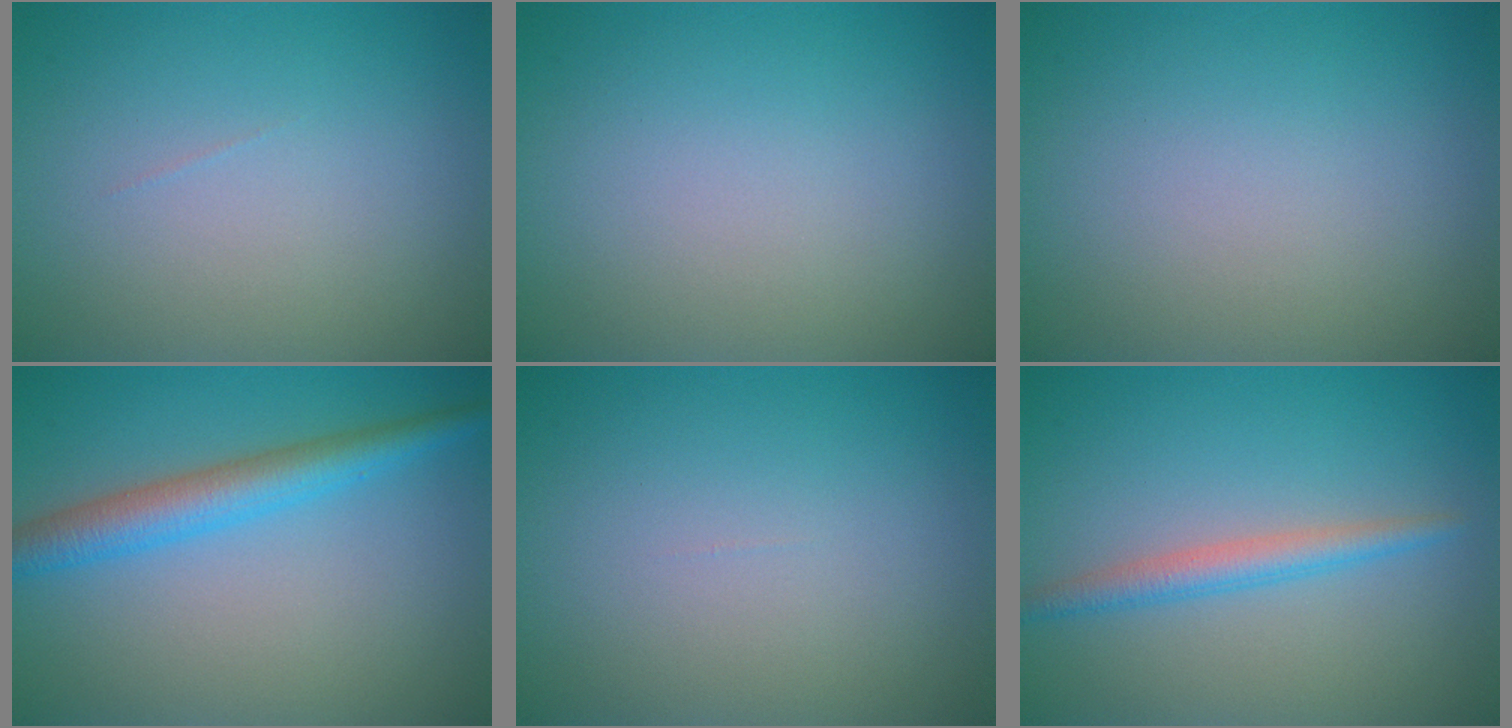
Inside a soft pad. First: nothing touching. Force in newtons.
{"total": 0.0}
{"total": 0.0}
{"total": 4.1, "press": 4.1, "slide": 0.1}
{"total": 0.0}
{"total": 2.3, "press": 2.3, "slide": 0.1}